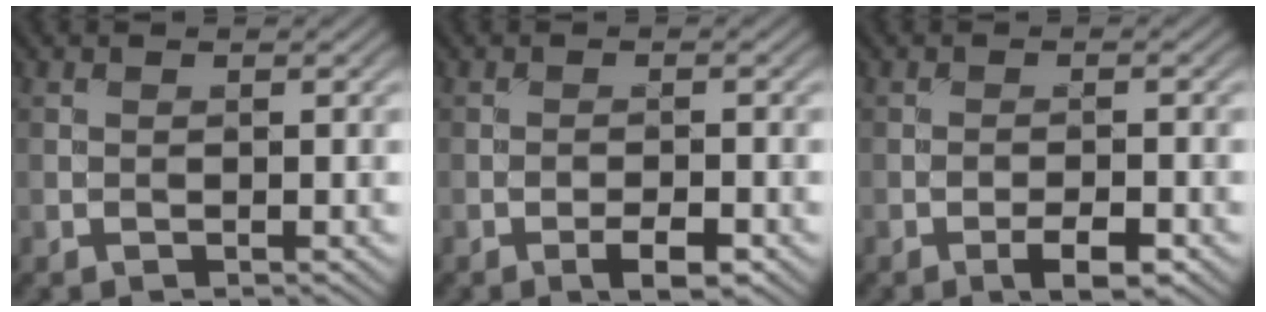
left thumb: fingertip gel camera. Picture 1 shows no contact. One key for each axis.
{"total": 2.9, "fx": -1.6, "fy": 0.8, "fz": 2.3, "tx": -0.041, "ty": 0.001, "tz": -0.029}
{"total": 3.2, "fx": -1.8, "fy": 0.9, "fz": 2.5, "tx": -0.044, "ty": 0.002, "tz": -0.031}